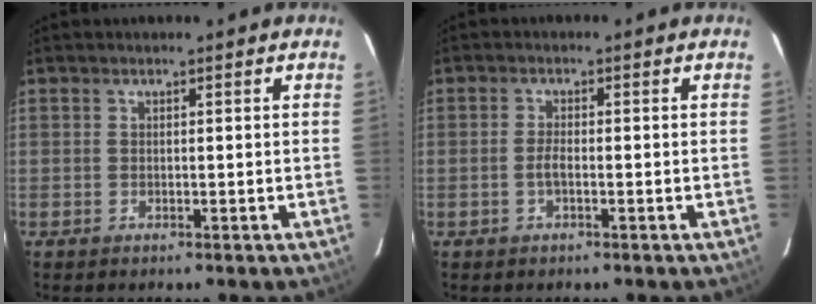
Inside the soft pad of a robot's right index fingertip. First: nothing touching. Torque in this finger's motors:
{"motor_torque": [0.19, -0.16, 0.11, 0.04]}